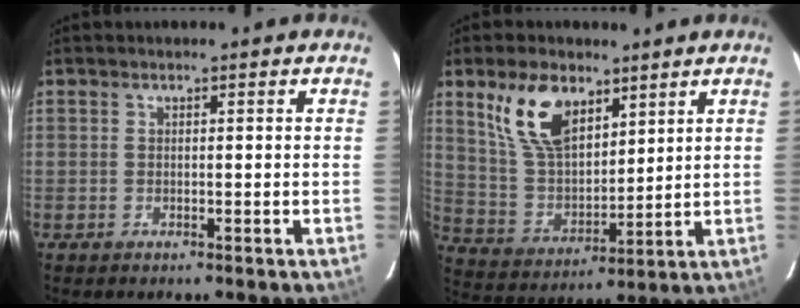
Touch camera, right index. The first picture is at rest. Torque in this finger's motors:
{"motor_torque": [0.51, 0.35, 0.56, 0.13]}